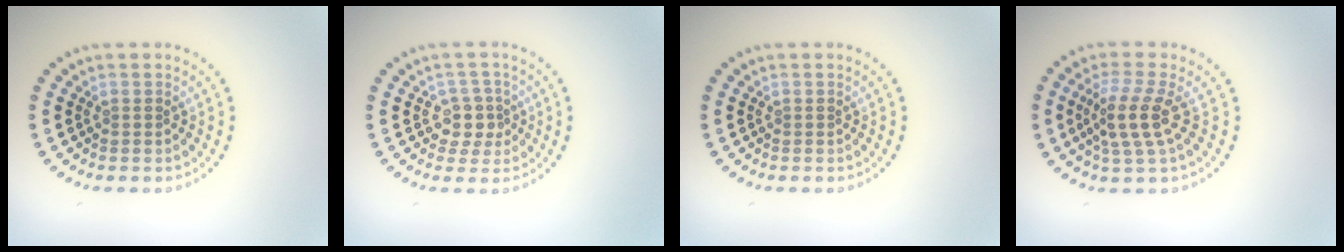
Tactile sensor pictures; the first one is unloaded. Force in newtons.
{"total": 2.5, "press": 2.1, "slide": 1.2}
{"total": 0.0}
{"total": 3.4, "press": 2.7, "slide": 2.0}